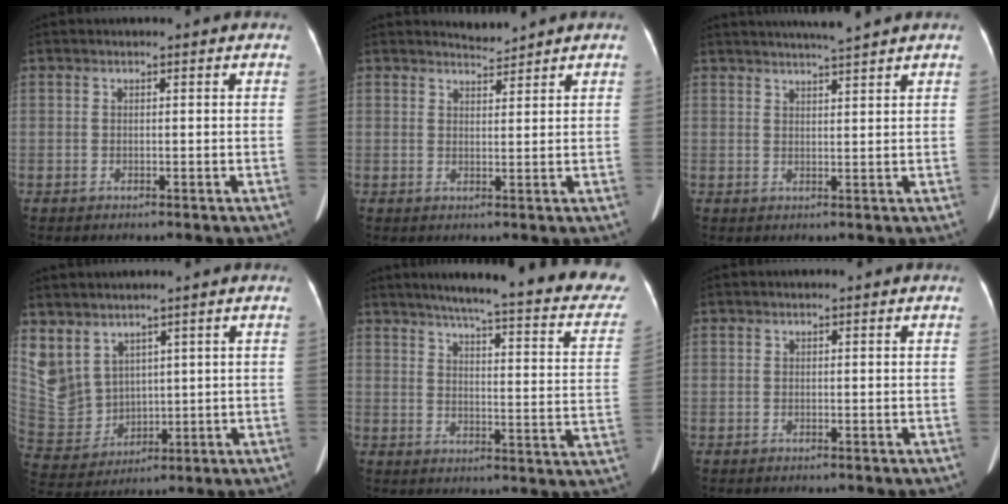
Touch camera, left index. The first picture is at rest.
{"total": 1.9, "force": [1.8, -0.4, -0.4], "torque": [-0.003, -0.005, 0.037]}
{"total": 5.9, "force": [5.3, -1.0, 2.5], "torque": [-0.039, 0.010, 0.077]}
{"total": 12.2, "force": [7.0, 9.2, 3.8], "torque": [-0.124, 0.005, 0.170]}
{"total": 26.0, "force": [22.4, 2.4, 13.1], "torque": [-0.172, -0.058, 0.258]}
{"total": 0.0}